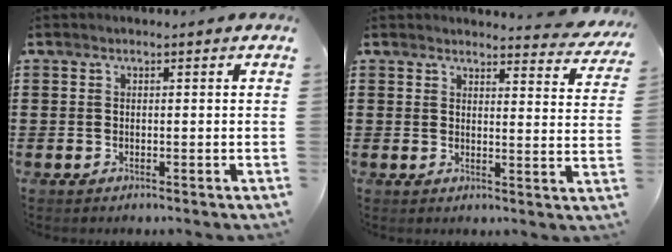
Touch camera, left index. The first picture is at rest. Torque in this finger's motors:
{"motor_torque": [-0.42, 0.41, -0.16, -0.03]}